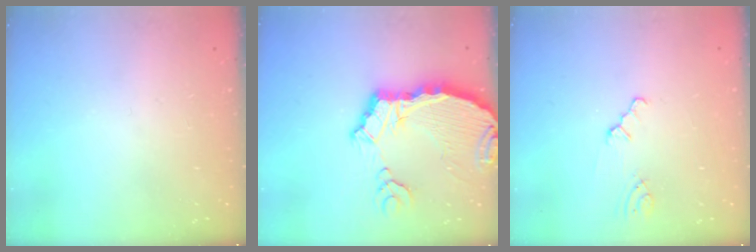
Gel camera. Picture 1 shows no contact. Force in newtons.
{"total": 10.4, "press": 10.3, "slide": 1.2}
{"total": 1.0, "press": 0.9, "slide": 0.3}